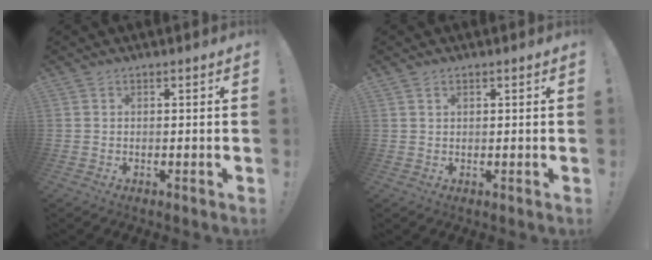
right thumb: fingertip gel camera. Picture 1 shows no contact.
{"total": 1.1, "force": [0.8, 0.7, 0.3], "torque": [0.001, -0.001, 0.014]}